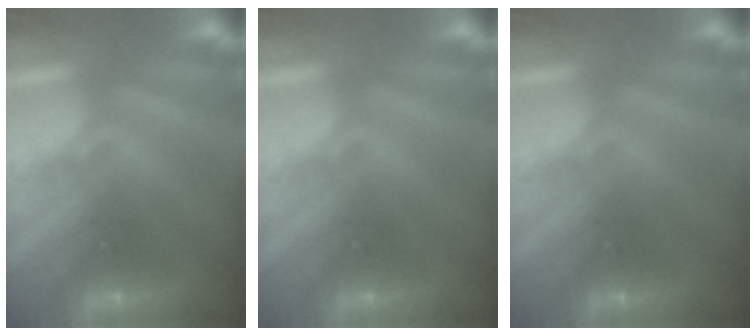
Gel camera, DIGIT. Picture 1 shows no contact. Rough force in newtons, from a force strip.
{"total": 0.0}
{"total": 0.0}